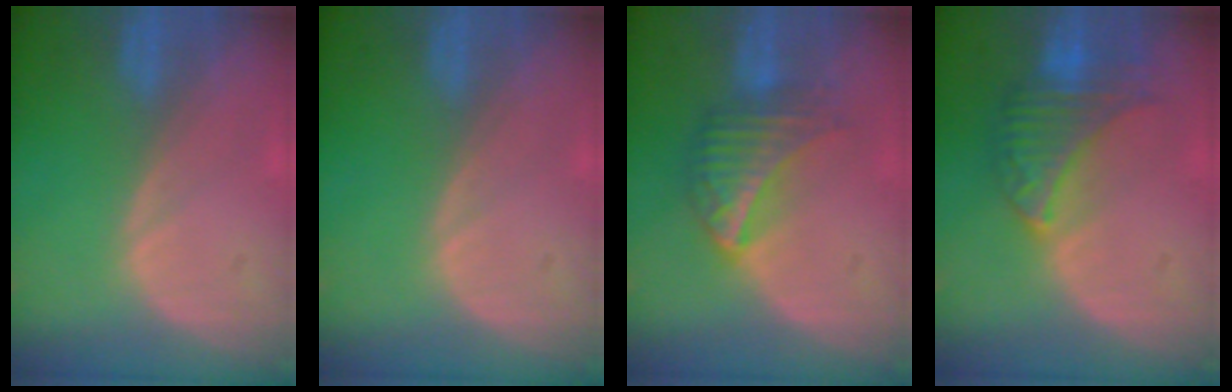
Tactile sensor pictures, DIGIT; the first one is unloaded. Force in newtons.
{"total": 0.0}
{"total": 6.3, "press": 6.0, "slide": 2.1}
{"total": 6.9, "press": 6.8, "slide": 1.2}